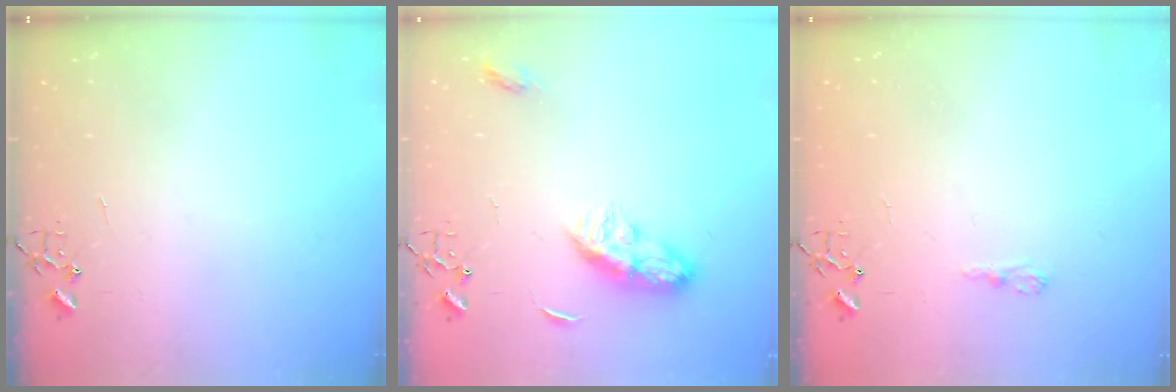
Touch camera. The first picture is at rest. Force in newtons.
{"total": 8.8, "press": 8.8, "slide": 0.0}
{"total": 6.0, "press": 6.0, "slide": 0.7}